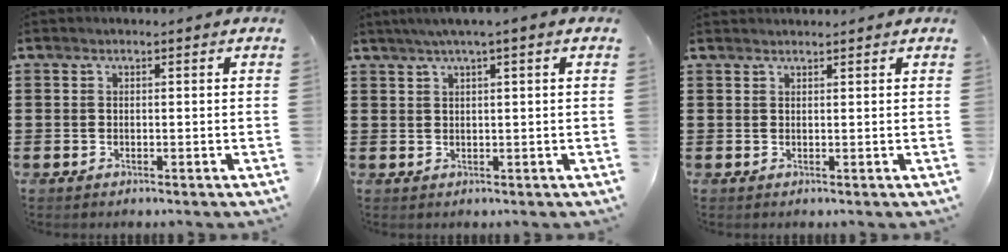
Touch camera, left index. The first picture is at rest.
{"total": 2.0, "force": [1.0, -0.1, 1.8], "torque": [-0.033, 0.002, 0.016]}
{"total": 0.9, "force": [0.9, 0.0, 0.0], "torque": [-0.001, 0.000, 0.018]}